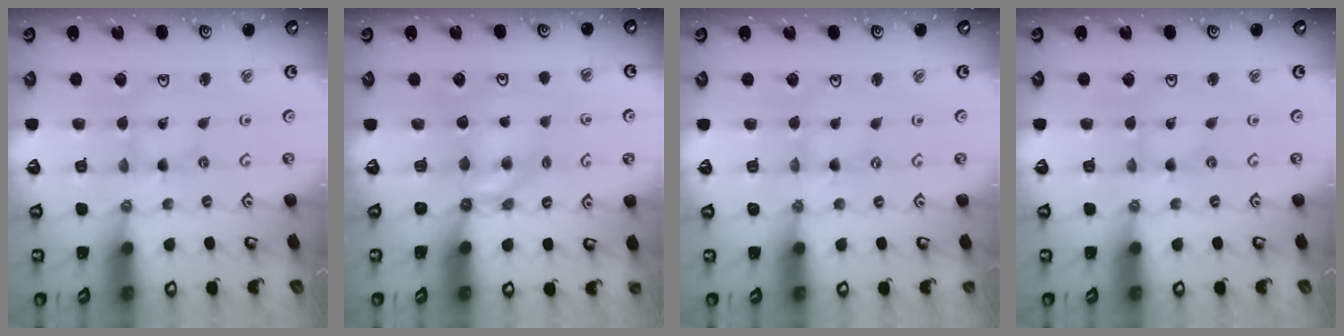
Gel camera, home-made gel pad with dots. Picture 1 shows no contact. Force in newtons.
{"total": 6.5, "press": 6.5, "slide": 0.1}
{"total": 0.0}
{"total": 0.0}